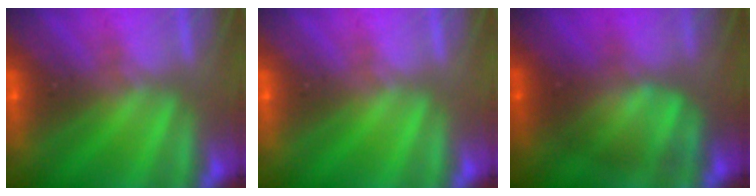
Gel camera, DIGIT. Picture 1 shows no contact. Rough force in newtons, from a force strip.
{"total": 0.0}
{"total": 2.1}